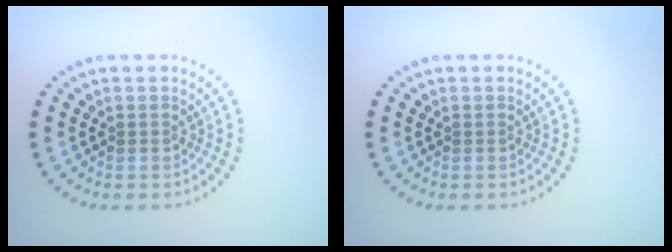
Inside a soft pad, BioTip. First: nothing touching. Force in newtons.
{"total": 0.0}